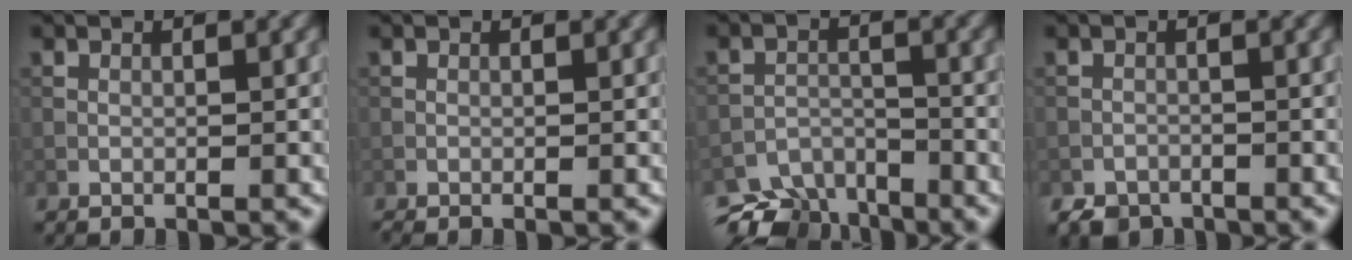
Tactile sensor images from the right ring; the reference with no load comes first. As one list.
[{"total": 0.6, "force": [-0.6, 0.1, 0.1], "torque": [0.001, -0.002, -0.012]}, {"total": 6.4, "force": [-5.5, 2.7, 1.9], "torque": [-0.029, -0.017, -0.089]}, {"total": 2.6, "force": [-2.1, 1.4, 0.4], "torque": [-0.006, -0.002, -0.038]}]